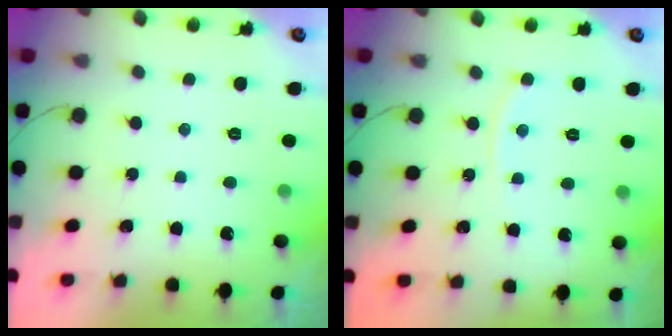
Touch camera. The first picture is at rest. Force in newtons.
{"total": 3.5, "press": 3.5, "slide": 0.5}